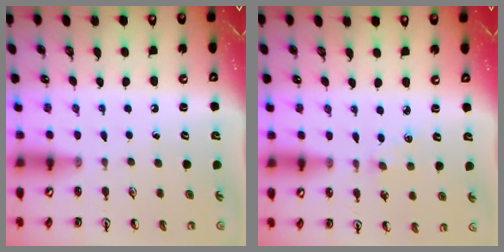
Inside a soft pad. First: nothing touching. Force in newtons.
{"total": 2.2, "press": 2.2, "slide": 0.4}